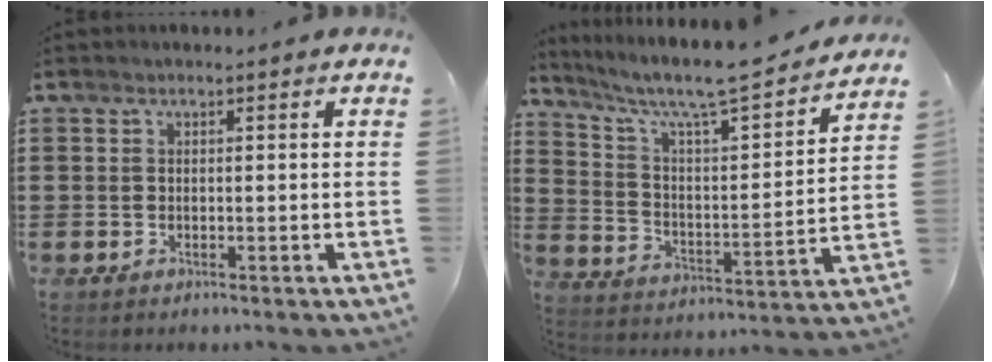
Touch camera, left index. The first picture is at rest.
{"total": 7.1, "force": [6.2, 0.5, 3.4], "torque": [-0.097, -0.053, 0.097]}